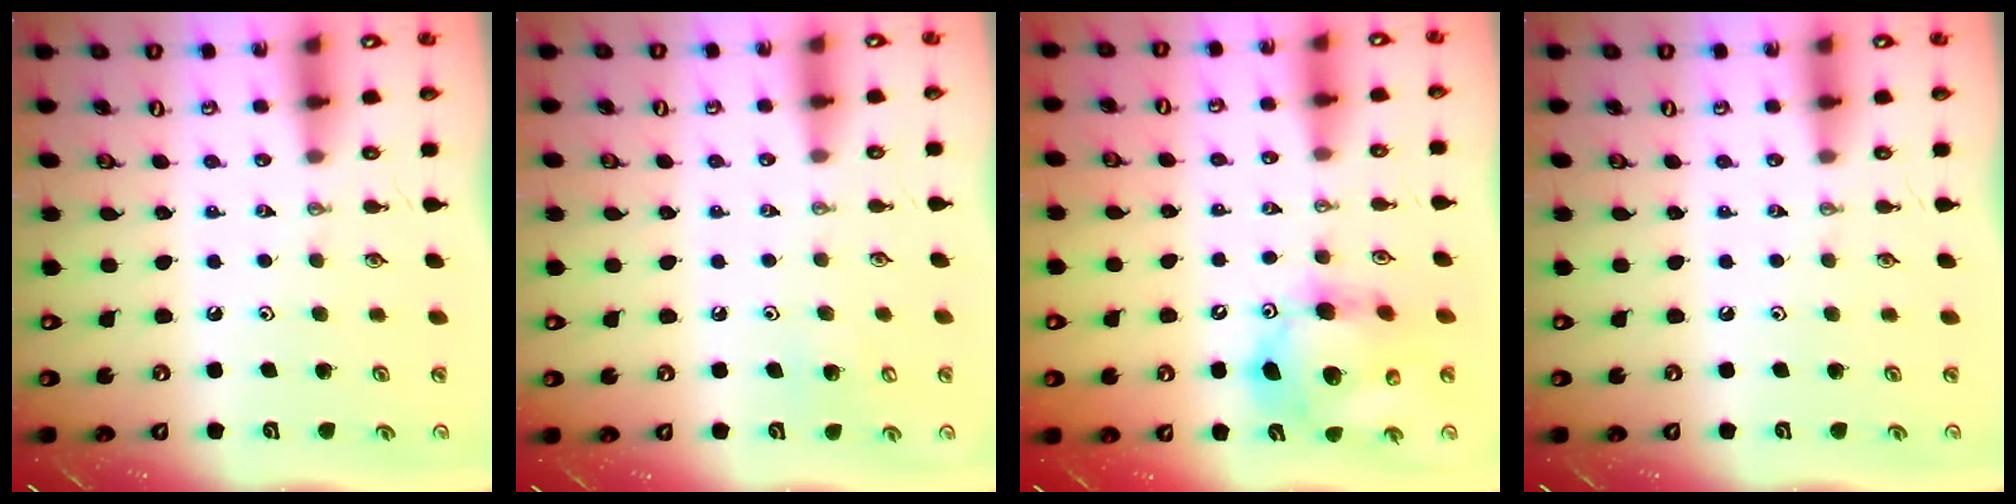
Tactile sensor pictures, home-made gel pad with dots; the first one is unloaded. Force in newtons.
{"total": 5.1, "press": 5.1, "slide": 0.6}
{"total": 14.7, "press": 14.5, "slide": 2.4}
{"total": 0.0}